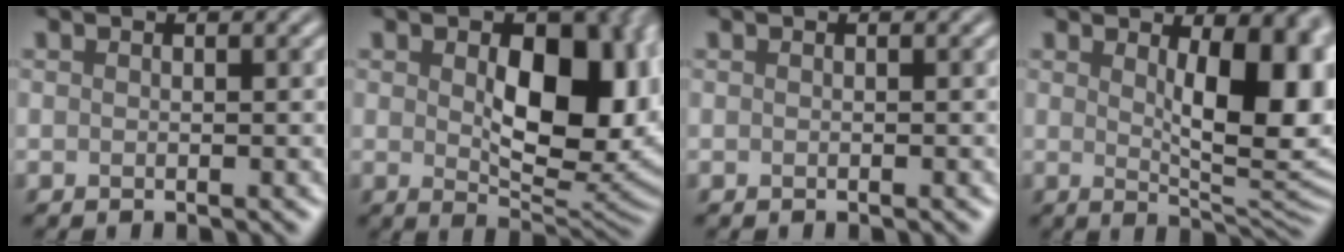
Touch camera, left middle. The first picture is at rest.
{"total": 11.5, "force": [1.4, 6.6, 9.2], "torque": [-0.128, -0.014, 0.031]}
{"total": 0.0}
{"total": 9.7, "force": [2.0, 3.9, 8.6], "torque": [-0.095, -0.002, 0.035]}